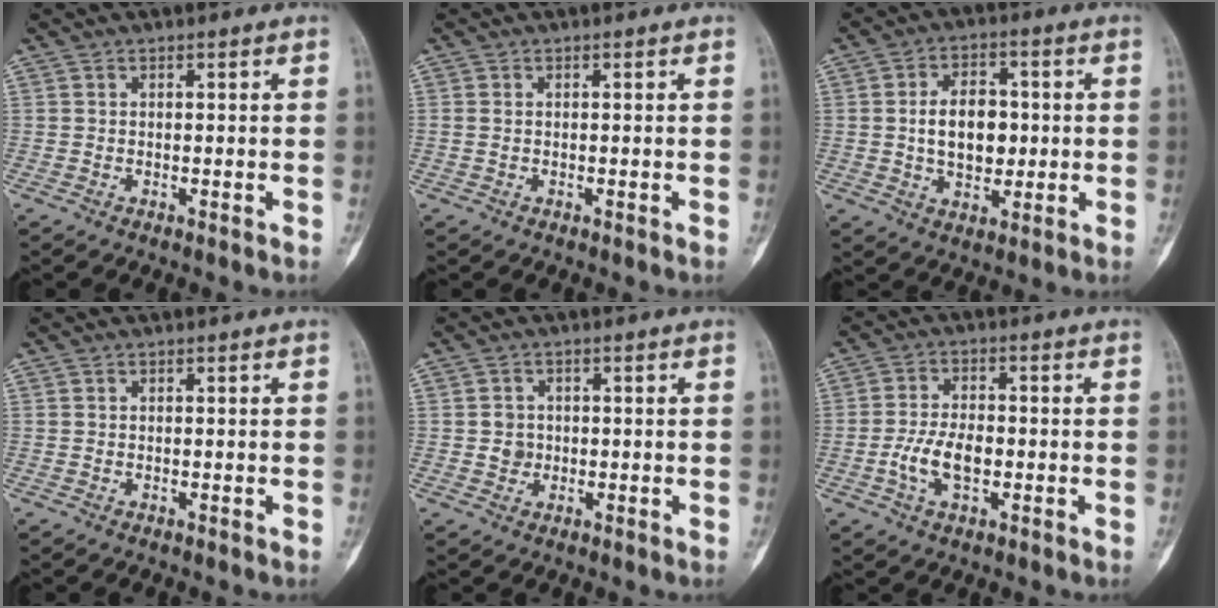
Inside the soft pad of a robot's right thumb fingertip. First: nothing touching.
{"total": 0.8, "force": [0.0, 0.6, 0.5], "torque": [-0.016, -0.001, 0.001]}
{"total": 9.6, "force": [0.2, 6.4, 7.2], "torque": [-0.089, 0.008, 0.006]}
{"total": 0.0}
{"total": 2.7, "force": [-0.1, 2.6, 0.9], "torque": [0.000, 0.006, -0.001]}
{"total": 7.1, "force": [-1.6, 3.8, 5.8], "torque": [-0.116, 0.011, -0.031]}